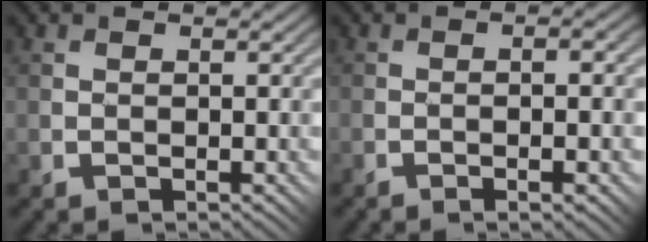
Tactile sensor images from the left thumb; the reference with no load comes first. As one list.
[{"total": 5.0, "force": [-1.8, 0.8, 4.6], "torque": [-0.060, 0.002, -0.018]}]